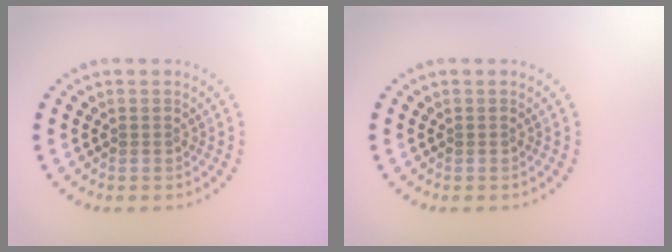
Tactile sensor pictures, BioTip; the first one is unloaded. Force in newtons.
{"total": 0.0}